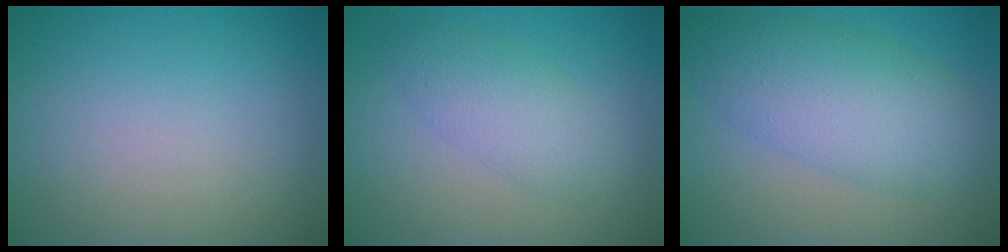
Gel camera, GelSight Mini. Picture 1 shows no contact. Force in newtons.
{"total": 2.3, "press": 2.3, "slide": 0.2}
{"total": 6.9, "press": 6.9, "slide": 0.3}